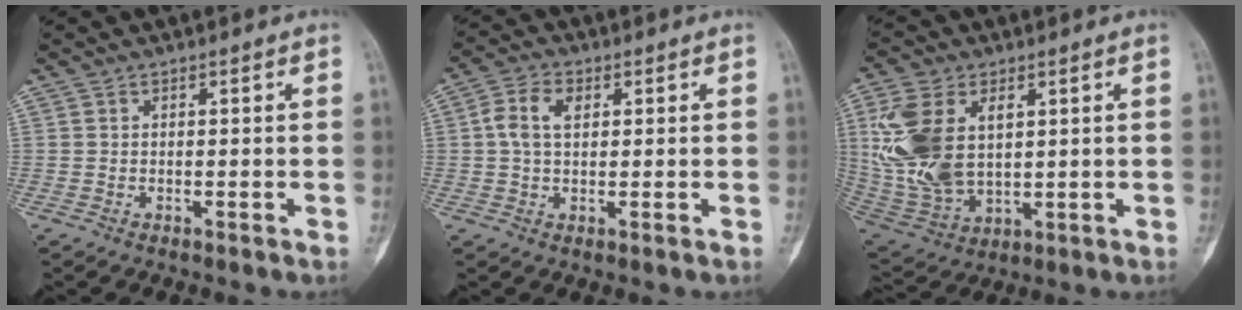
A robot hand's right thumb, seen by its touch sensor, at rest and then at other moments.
{"total": 5.7, "force": [1.2, 3.5, 4.3], "torque": [-0.085, 0.013, 0.019]}
{"total": 16.4, "force": [3.4, 10.2, 12.4], "torque": [-0.256, -0.011, 0.078]}